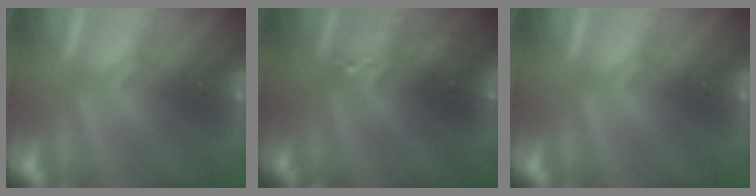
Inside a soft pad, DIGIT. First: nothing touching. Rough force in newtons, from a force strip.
{"total": 2.5}
{"total": 0.0}